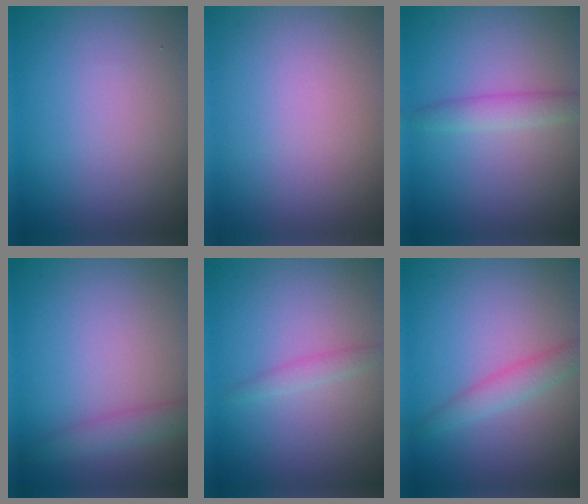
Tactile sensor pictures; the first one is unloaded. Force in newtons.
{"total": 0.0}
{"total": 1.9, "press": 1.9, "slide": 0.2}
{"total": 1.9, "press": 1.9, "slide": 0.1}
{"total": 1.0, "press": 1.0, "slide": 0.1}
{"total": 2.2, "press": 2.2, "slide": 0.2}